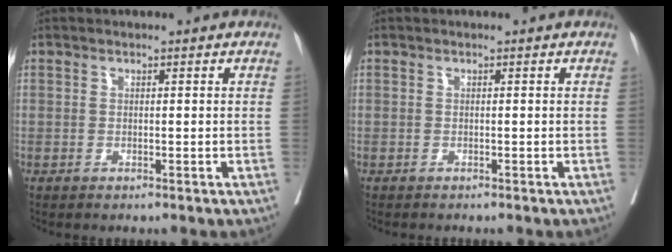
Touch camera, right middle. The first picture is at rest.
{"total": 1.8, "force": [-1.6, 0.2, 0.6], "torque": [-0.010, -0.002, -0.025]}